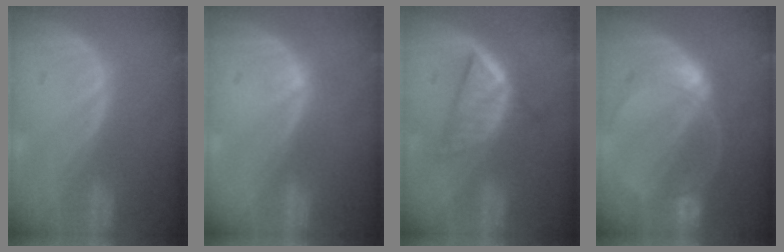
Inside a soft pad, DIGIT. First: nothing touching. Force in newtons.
{"total": 0.6, "press": 0.4, "slide": 0.5}
{"total": 6.5, "press": 5.5, "slide": 3.5}
{"total": 7.3, "press": 6.5, "slide": 3.4}